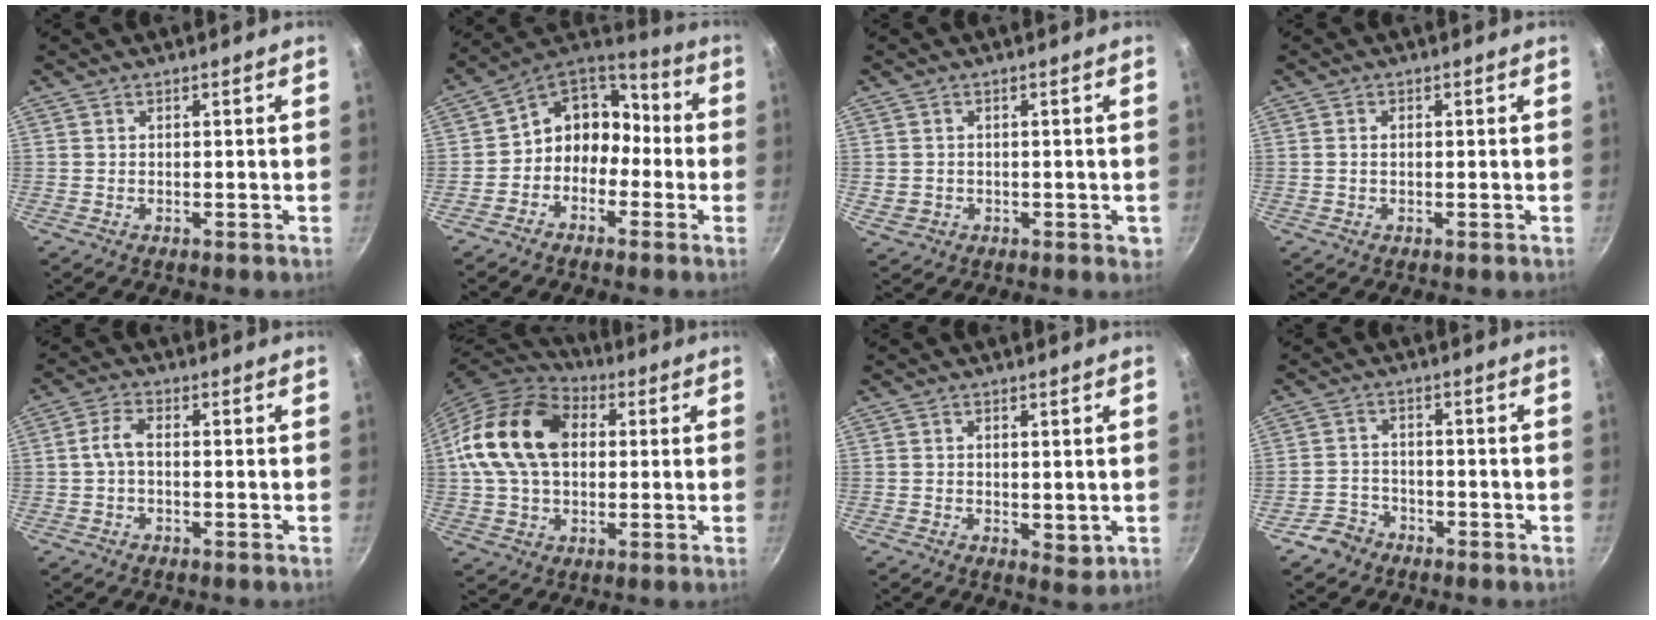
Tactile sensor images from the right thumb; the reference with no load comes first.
{"total": 11.1, "force": [-2.7, 9.3, 5.4], "torque": [-0.040, 0.064, -0.067]}
{"total": 3.9, "force": [-0.2, 3.3, 2.1], "torque": [-0.027, -0.005, 0.001]}
{"total": 1.2, "force": [0.0, 0.8, 0.8], "torque": [-0.015, 0.003, -0.001]}
{"total": 3.7, "force": [-0.4, 2.1, 3.1], "torque": [-0.064, 0.019, -0.013]}
{"total": 18.7, "force": [3.0, 13.2, 12.8], "torque": [-0.221, 0.021, 0.040]}
{"total": 3.0, "force": [0.5, 2.0, 2.2], "torque": [-0.028, -0.007, 0.009]}
{"total": 4.5, "force": [-3.1, 3.2, 0.8], "torque": [-0.004, 0.037, -0.054]}